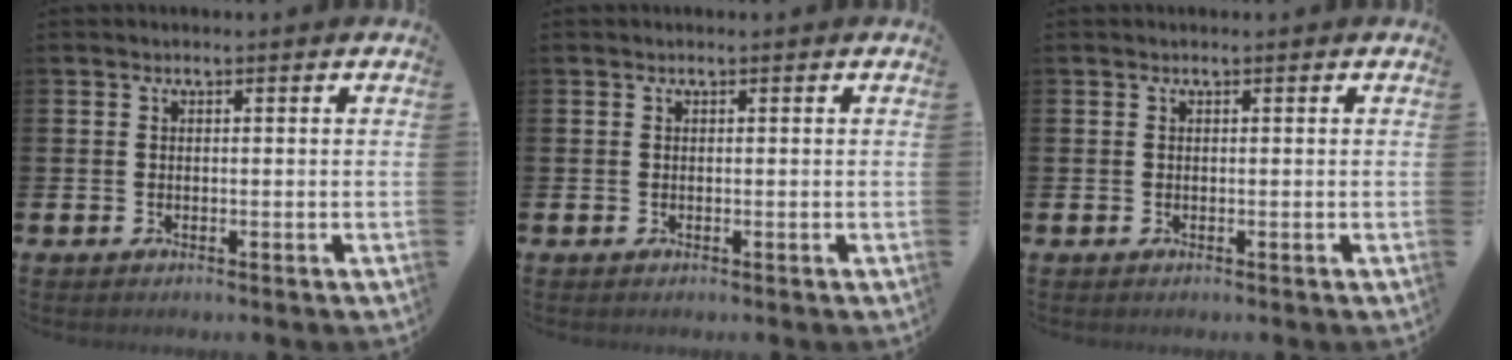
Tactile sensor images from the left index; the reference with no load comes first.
{"total": 0.0}
{"total": 0.0}